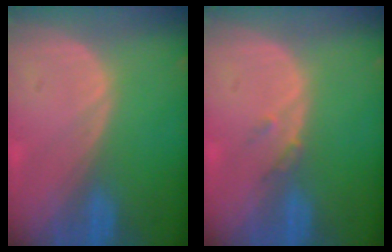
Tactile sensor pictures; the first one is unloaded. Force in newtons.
{"total": 1.5, "press": 1.3, "slide": 0.7}